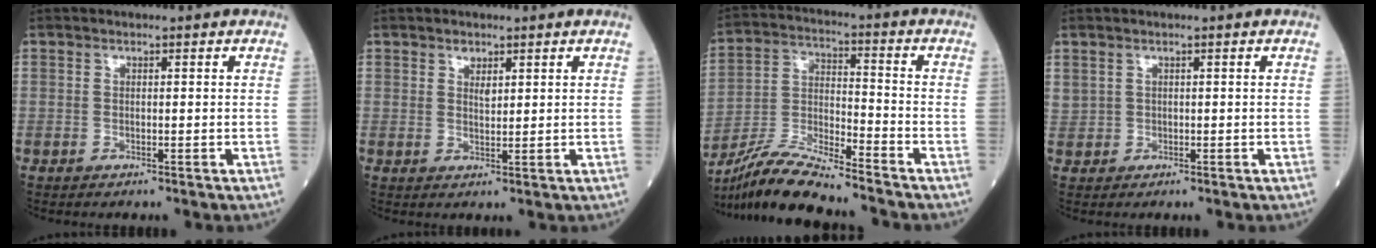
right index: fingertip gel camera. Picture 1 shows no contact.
{"total": 1.7, "force": [1.1, 0.8, 1.0], "torque": [-0.018, -0.002, 0.023]}
{"total": 11.9, "force": [-10.9, -0.1, 4.7], "torque": [-0.094, -0.008, -0.205]}
{"total": 1.4, "force": [0.8, 1.0, 0.2], "torque": [-0.003, 0.013, 0.020]}